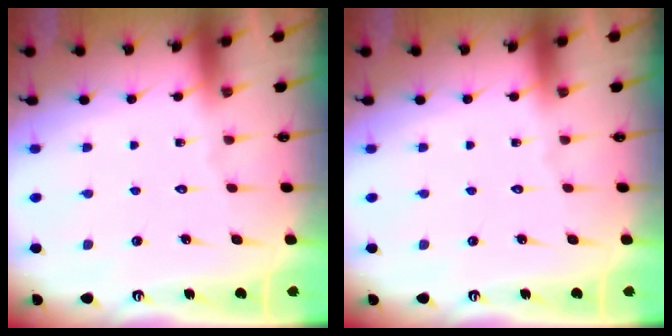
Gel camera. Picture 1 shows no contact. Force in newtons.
{"total": 0.0}